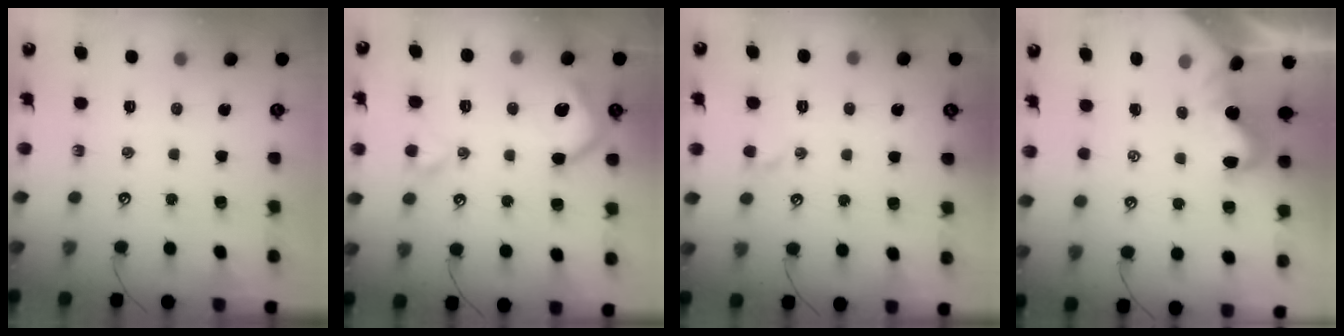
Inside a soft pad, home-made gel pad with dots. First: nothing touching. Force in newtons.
{"total": 9.3, "press": 9.2, "slide": 1.3}
{"total": 0.9, "press": 0.8, "slide": 0.4}
{"total": 0.0}